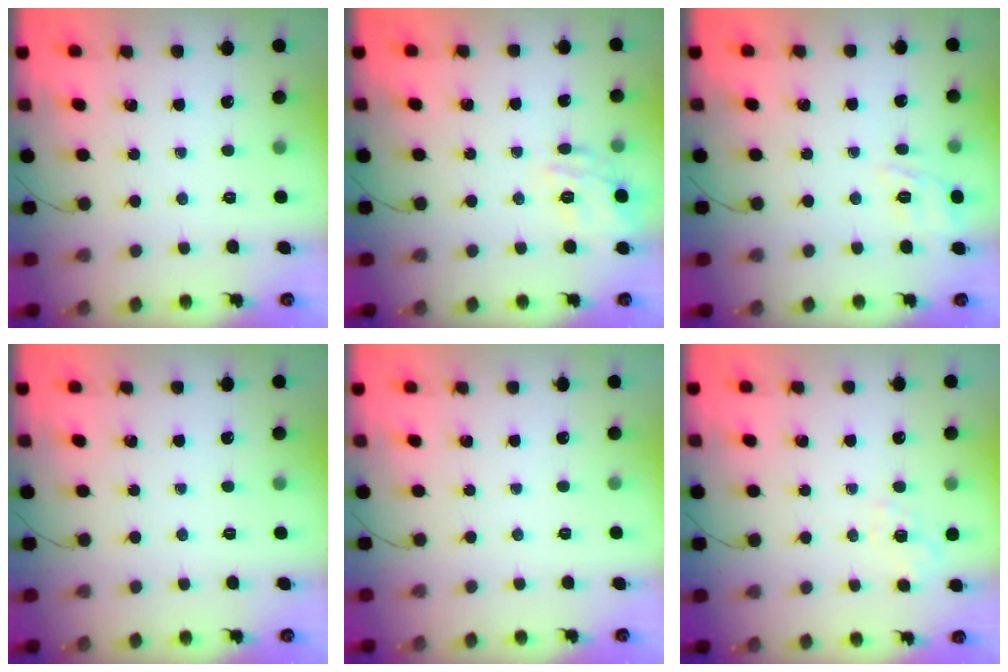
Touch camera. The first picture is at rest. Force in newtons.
{"total": 11.9, "press": 11.9, "slide": 1.0}
{"total": 2.8, "press": 2.2, "slide": 1.7}
{"total": 0.0}
{"total": 2.4, "press": 2.4, "slide": 0.5}
{"total": 2.2, "press": 1.6, "slide": 1.6}